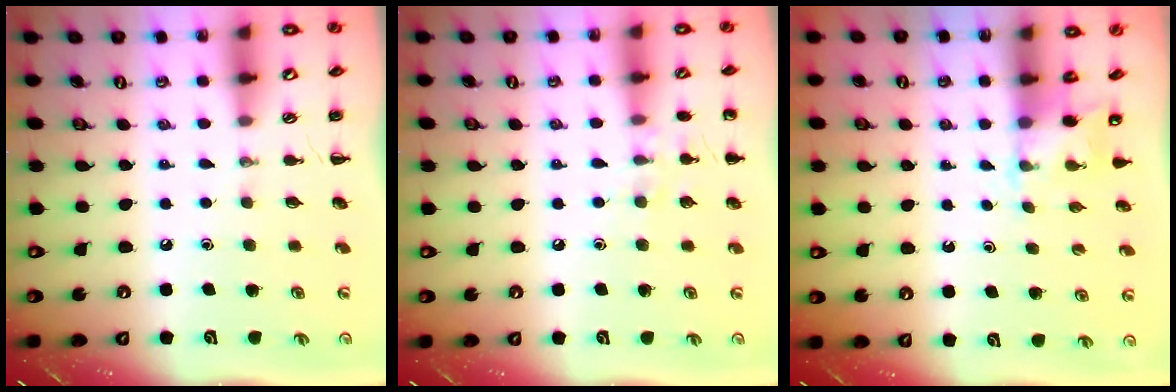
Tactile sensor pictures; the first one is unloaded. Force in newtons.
{"total": 7.6, "press": 7.3, "slide": 2.1}
{"total": 4.3, "press": 4.2, "slide": 0.8}